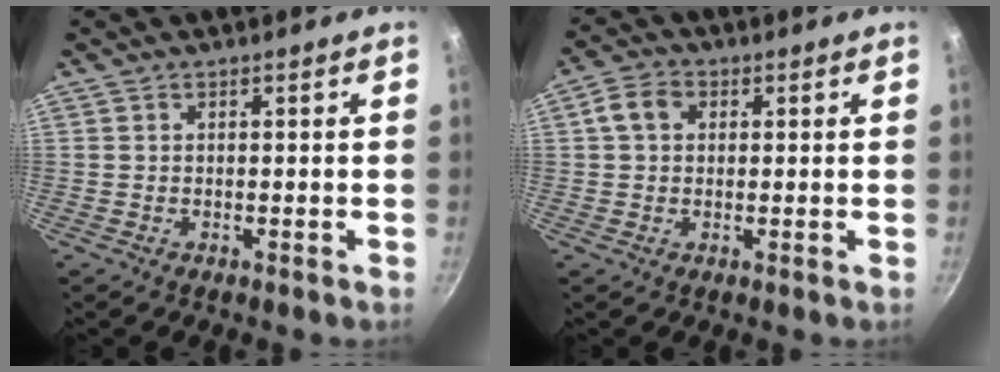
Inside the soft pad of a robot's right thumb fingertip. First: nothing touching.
{"total": 4.7, "force": [1.0, 3.7, 2.9], "torque": [-0.044, 0.011, 0.008]}